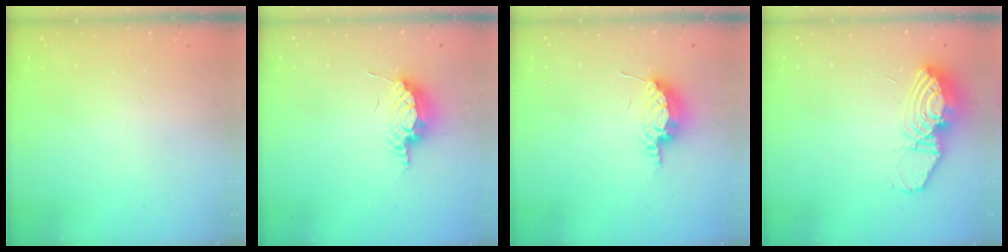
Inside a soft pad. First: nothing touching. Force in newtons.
{"total": 7.6, "press": 7.5, "slide": 1.4}
{"total": 7.6, "press": 7.4, "slide": 1.8}
{"total": 12.6, "press": 12.5, "slide": 1.1}